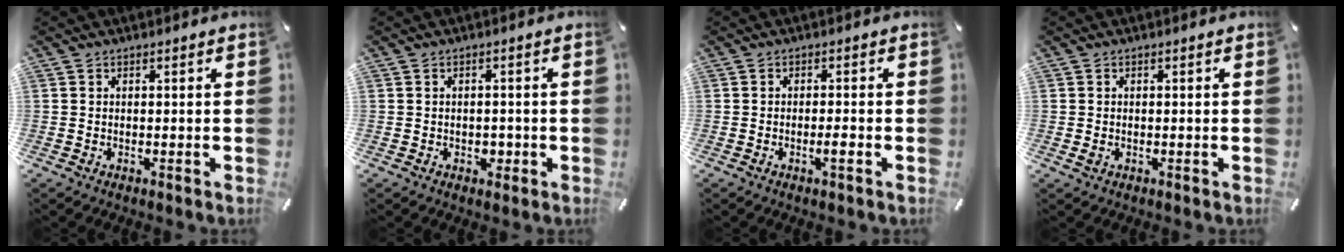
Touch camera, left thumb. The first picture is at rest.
{"total": 2.3, "force": [-0.6, 1.9, 1.1], "torque": [-0.012, -0.001, -0.015]}
{"total": 2.6, "force": [-1.0, 0.6, 2.3], "torque": [-0.038, 0.001, -0.017]}
{"total": 1.2, "force": [-0.3, 0.8, 0.8], "torque": [-0.015, 0.002, -0.005]}